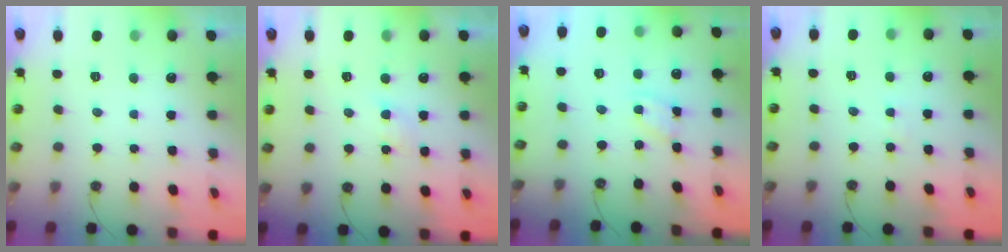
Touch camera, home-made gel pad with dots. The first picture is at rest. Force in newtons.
{"total": 2.9, "press": 2.9, "slide": 0.5}
{"total": 1.7, "press": 1.7, "slide": 0.3}
{"total": 0.9, "press": 0.9, "slide": 0.1}